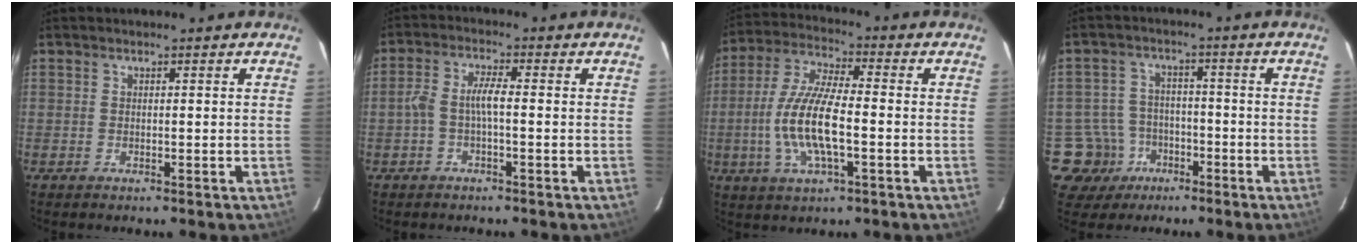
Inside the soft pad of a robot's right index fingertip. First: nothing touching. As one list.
[{"total": 4.0, "force": [-0.9, 0.9, 3.8], "torque": [-0.084, 0.012, -0.017]}, {"total": 12.8, "force": [-2.6, 3.7, 12.0], "torque": [-0.249, -0.004, -0.051]}, {"total": 8.4, "force": [-4.1, 7.4, 0.4], "torque": [-0.029, 0.029, -0.061]}]